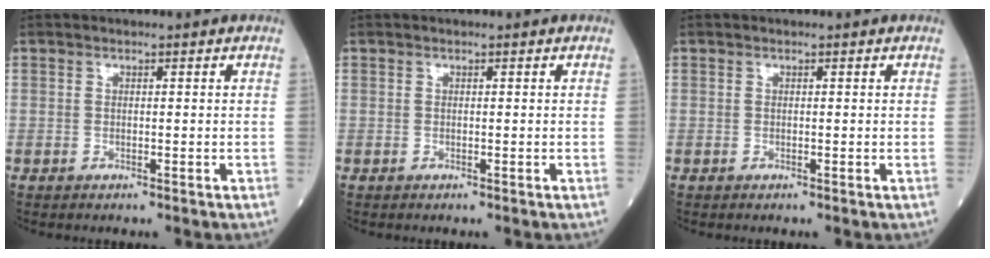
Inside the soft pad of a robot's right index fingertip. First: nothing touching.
{"total": 0.0}
{"total": 0.0}